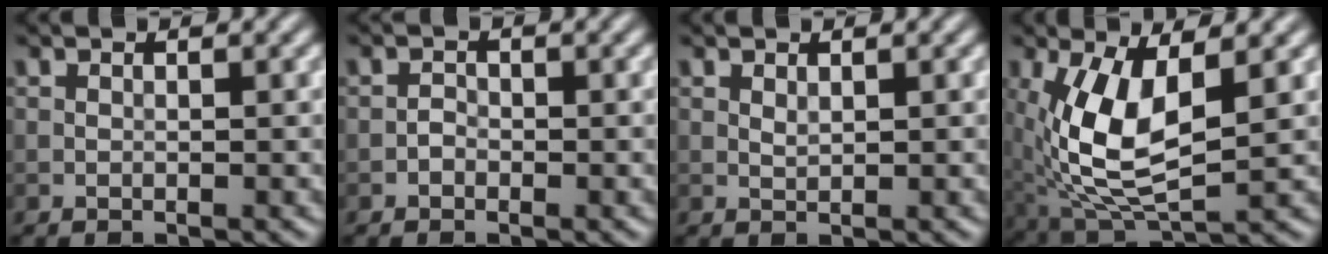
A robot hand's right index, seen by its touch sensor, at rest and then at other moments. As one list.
[{"total": 0.8, "force": [-0.5, 0.7, 0.2], "torque": [-0.002, 0.002, -0.010]}, {"total": 0.6, "force": [0.4, 0.3, 0.4], "torque": [-0.012, -0.002, 0.009]}, {"total": 8.9, "force": [0.9, 4.1, 7.8], "torque": [-0.173, -0.009, 0.021]}]